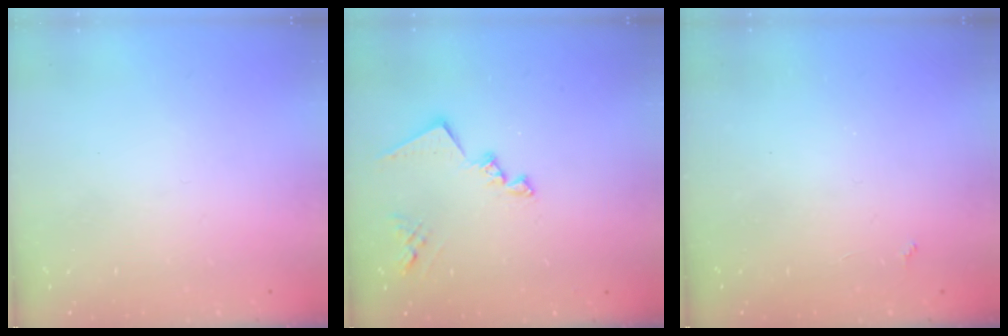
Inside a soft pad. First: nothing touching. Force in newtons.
{"total": 14.1, "press": 14.0, "slide": 0.9}
{"total": 2.2, "press": 2.2, "slide": 0.4}